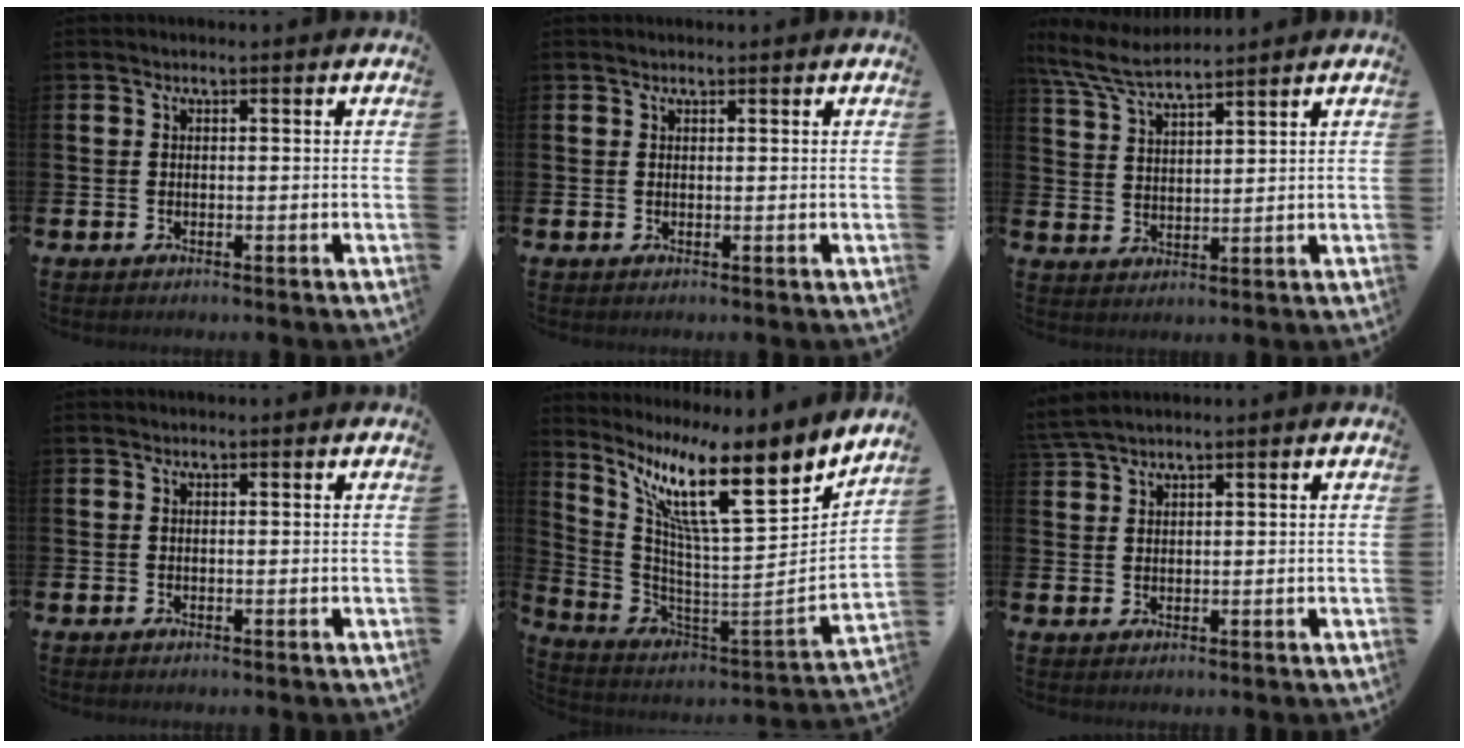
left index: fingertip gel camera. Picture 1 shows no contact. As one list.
[{"total": 0.8, "force": [0.7, 0.2, 0.2], "torque": [-0.004, 0.002, 0.013]}, {"total": 6.6, "force": [6.1, 0.8, 2.3], "torque": [-0.071, -0.023, 0.112]}, {"total": 0.0}, {"total": 13.0, "force": [8.1, 2.6, 9.8], "torque": [-0.203, -0.059, 0.125]}, {"total": 2.4, "force": [2.4, 0.0, 0.5], "torque": [-0.022, -0.001, 0.048]}]